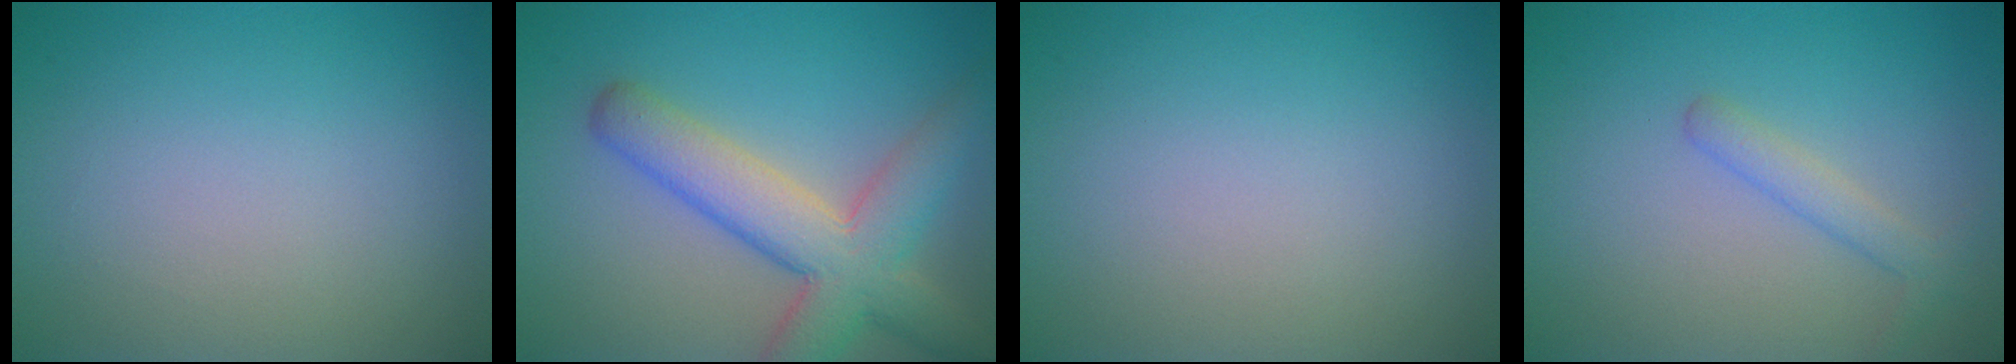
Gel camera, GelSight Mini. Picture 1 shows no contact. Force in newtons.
{"total": 7.3, "press": 7.3, "slide": 0.5}
{"total": 0.0}
{"total": 1.9, "press": 1.9, "slide": 0.0}